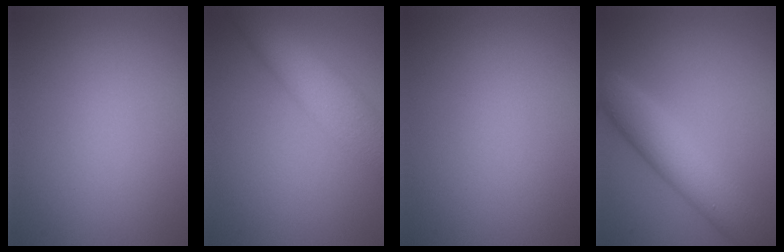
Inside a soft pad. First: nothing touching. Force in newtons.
{"total": 6.4, "press": 6.4, "slide": 0.2}
{"total": 0.0}
{"total": 6.2, "press": 6.2, "slide": 0.1}